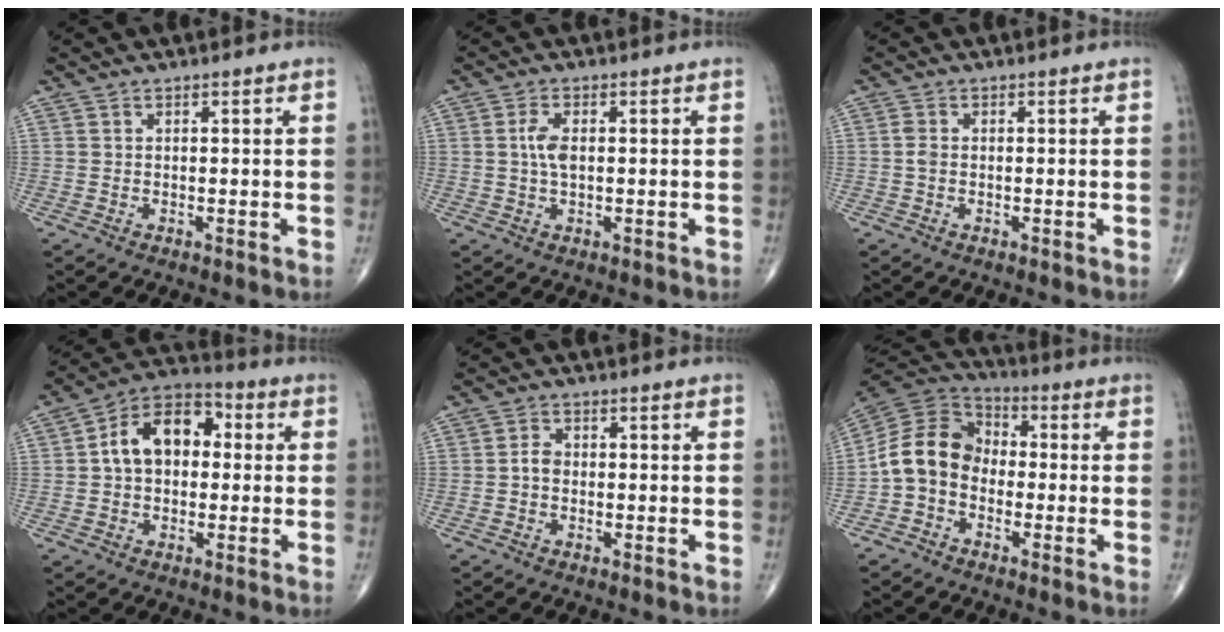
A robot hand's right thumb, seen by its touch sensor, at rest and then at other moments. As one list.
[{"total": 3.6, "force": [0.3, 1.7, 3.1], "torque": [-0.069, 0.002, 0.004]}, {"total": 1.4, "force": [-0.1, 0.9, 1.1], "torque": [-0.023, 0.000, -0.005]}, {"total": 12.6, "force": [1.4, 8.5, 9.3], "torque": [-0.131, 0.034, 0.009]}, {"total": 2.2, "force": [-0.4, 1.7, 1.4], "torque": [-0.019, 0.008, -0.014]}, {"total": 11.1, "force": [-2.2, 8.7, 6.5], "torque": [-0.111, 0.042, -0.058]}]